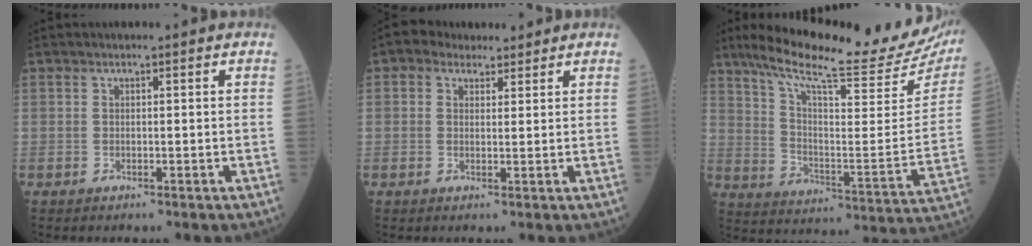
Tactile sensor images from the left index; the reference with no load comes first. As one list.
[{"total": 4.6, "force": [3.4, 2.8, 1.4], "torque": [-0.017, 0.025, 0.057]}, {"total": 26.0, "force": [22.2, 2.4, 13.2], "torque": [-0.210, -0.059, 0.304]}]